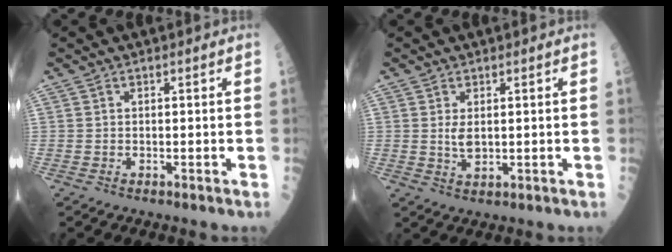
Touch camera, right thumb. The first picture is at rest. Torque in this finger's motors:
{"motor_torque": [0.39, 0.39, -0.19, -0.42, 0.00]}